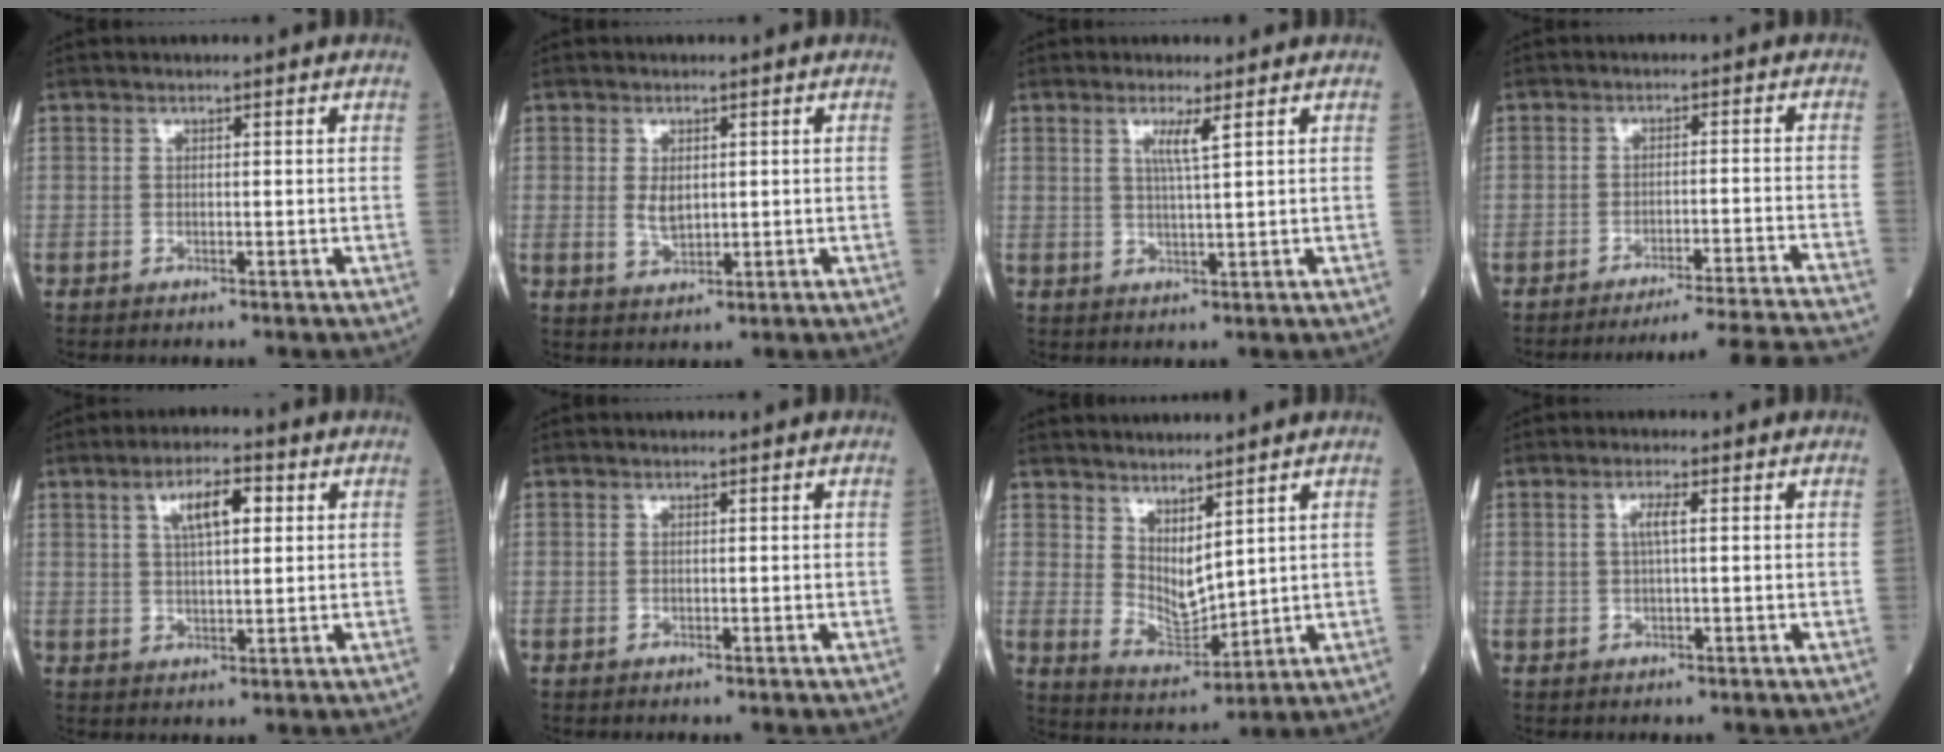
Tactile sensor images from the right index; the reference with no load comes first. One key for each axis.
{"total": 2.9, "fx": 0.4, "fy": 1.5, "fz": 2.4, "tx": -0.046, "ty": -0.005, "tz": 0.012}
{"total": 3.0, "fx": 1.3, "fy": -0.5, "fz": 2.6, "tx": -0.054, "ty": -0.004, "tz": 0.025}
{"total": 18.0, "fx": -17.1, "fy": -3.1, "fz": 4.6, "tx": -0.022, "ty": -0.036, "tz": -0.221}
{"total": 6.4, "fx": 2.3, "fy": 1.9, "fz": 5.6, "tx": -0.100, "ty": 0.011, "tz": 0.040}
{"total": 0.0}
{"total": 6.0, "fx": 3.8, "fy": 2.1, "fz": 4.2, "tx": -0.085, "ty": -0.015, "tz": 0.087}
{"total": 2.0, "fx": 0.4, "fy": 0.1, "fz": 2.0, "tx": -0.042, "ty": 0.002, "tz": 0.005}